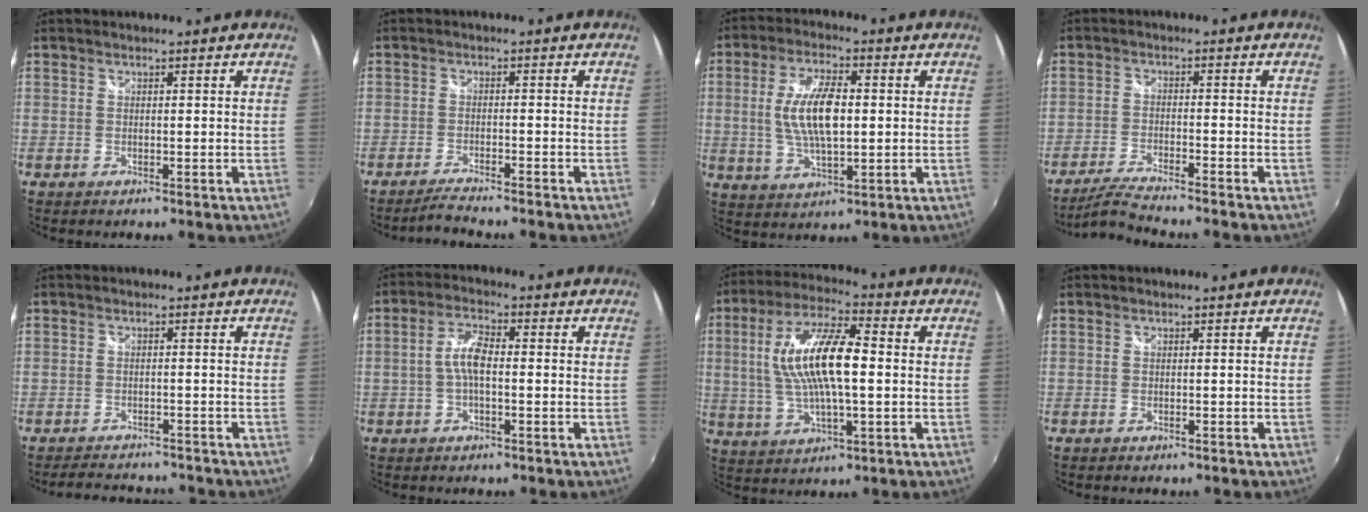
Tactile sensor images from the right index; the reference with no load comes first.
{"total": 4.2, "force": [-3.9, -0.2, 1.6], "torque": [-0.048, -0.006, -0.070]}
{"total": 11.0, "force": [0.6, 4.5, 10.0], "torque": [-0.195, 0.003, 0.015]}
{"total": 7.5, "force": [-6.7, -0.3, 3.3], "torque": [-0.086, -0.015, -0.118]}
{"total": 6.9, "force": [-6.4, 1.5, 1.9], "torque": [-0.052, -0.004, -0.094]}
{"total": 4.8, "force": [-0.8, 1.7, 4.4], "torque": [-0.094, 0.013, -0.017]}
{"total": 14.9, "force": [0.9, 4.7, 14.1], "torque": [-0.273, 0.013, 0.016]}
{"total": 0.7, "force": [-0.7, 0.2, 0.2], "torque": [-0.006, -0.002, -0.011]}